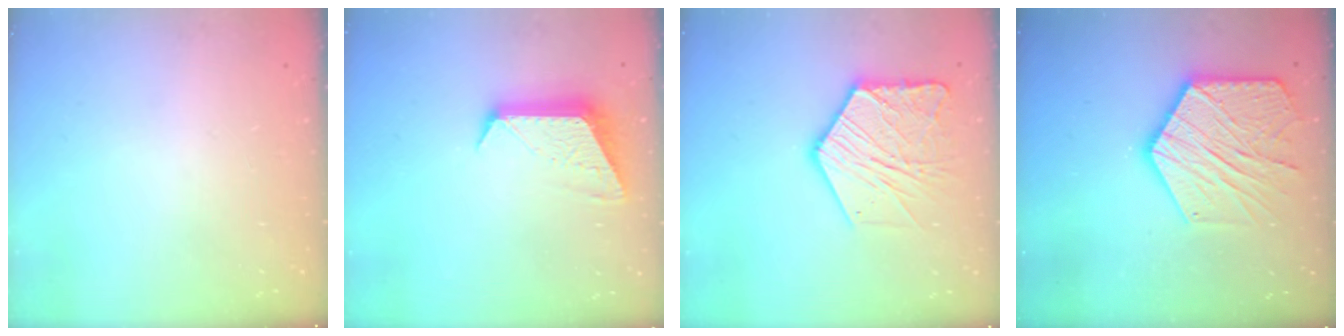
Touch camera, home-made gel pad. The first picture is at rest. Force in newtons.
{"total": 10.6, "press": 10.6, "slide": 0.4}
{"total": 16.1, "press": 16.0, "slide": 1.3}
{"total": 19.0, "press": 18.9, "slide": 1.3}